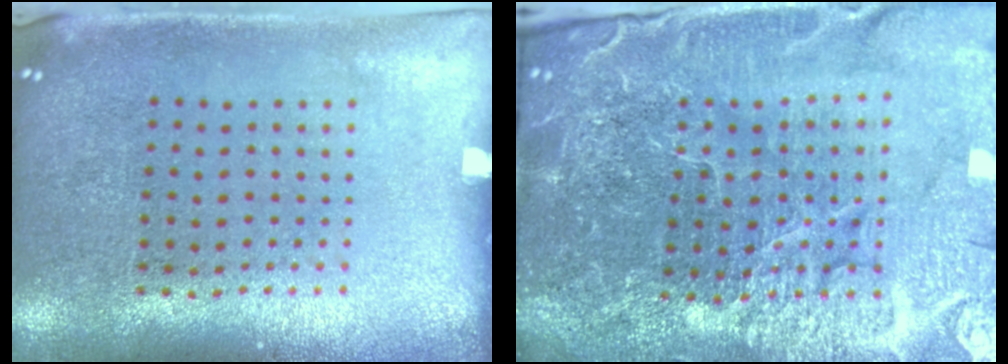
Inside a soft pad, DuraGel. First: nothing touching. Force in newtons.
{"total": 6.5, "press": 5.7, "slide": 3.1}